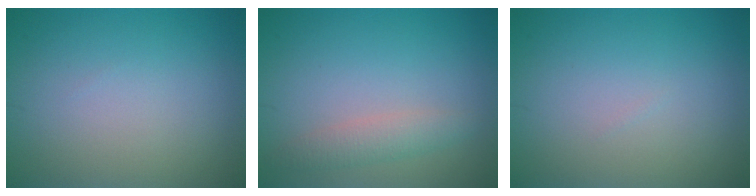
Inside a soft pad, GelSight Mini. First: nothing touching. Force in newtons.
{"total": 2.0, "press": 2.0, "slide": 0.1}
{"total": 0.0}